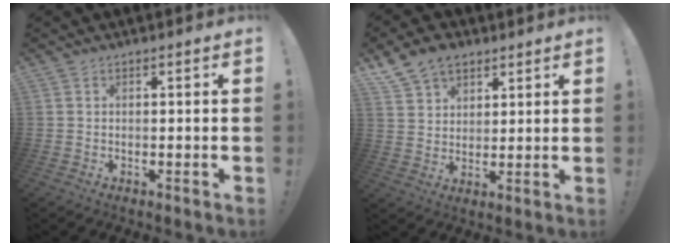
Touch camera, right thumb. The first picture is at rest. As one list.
[{"total": 9.4, "force": [6.4, 6.2, 3.2], "torque": [-0.061, -0.030, 0.127]}]